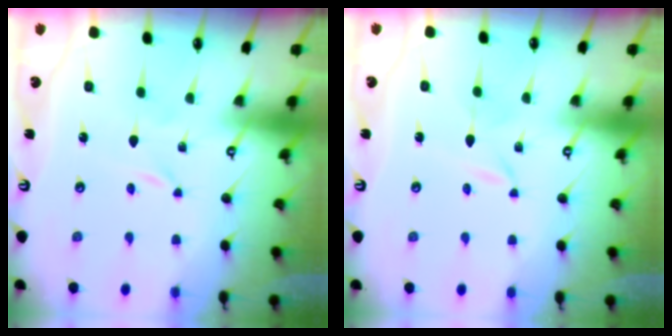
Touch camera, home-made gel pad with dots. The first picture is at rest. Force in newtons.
{"total": 2.3, "press": 2.3, "slide": 0.3}